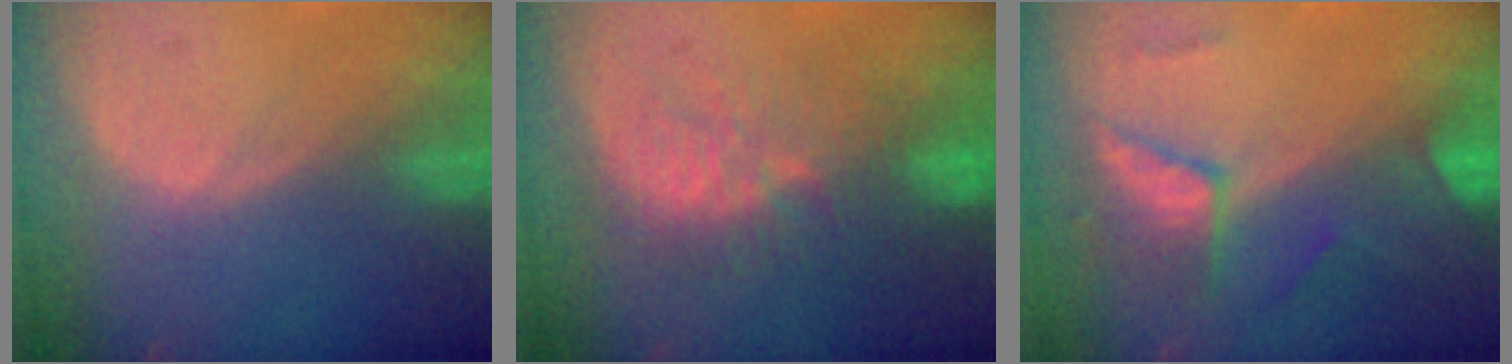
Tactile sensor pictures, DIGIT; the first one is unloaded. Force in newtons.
{"total": 9.5, "press": 8.9, "slide": 3.2}
{"total": 7.4, "press": 6.6, "slide": 3.5}